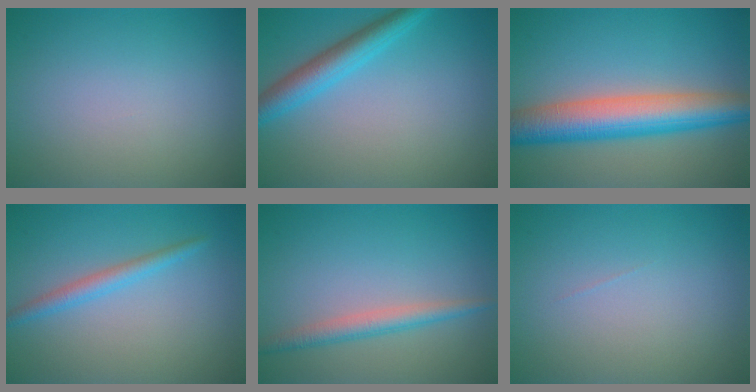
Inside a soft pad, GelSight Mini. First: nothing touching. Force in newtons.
{"total": 3.8, "press": 3.8, "slide": 0.1}
{"total": 8.1, "press": 8.1, "slide": 0.4}
{"total": 2.0, "press": 2.0, "slide": 0.1}
{"total": 2.5, "press": 2.5, "slide": 0.1}
{"total": 0.0}